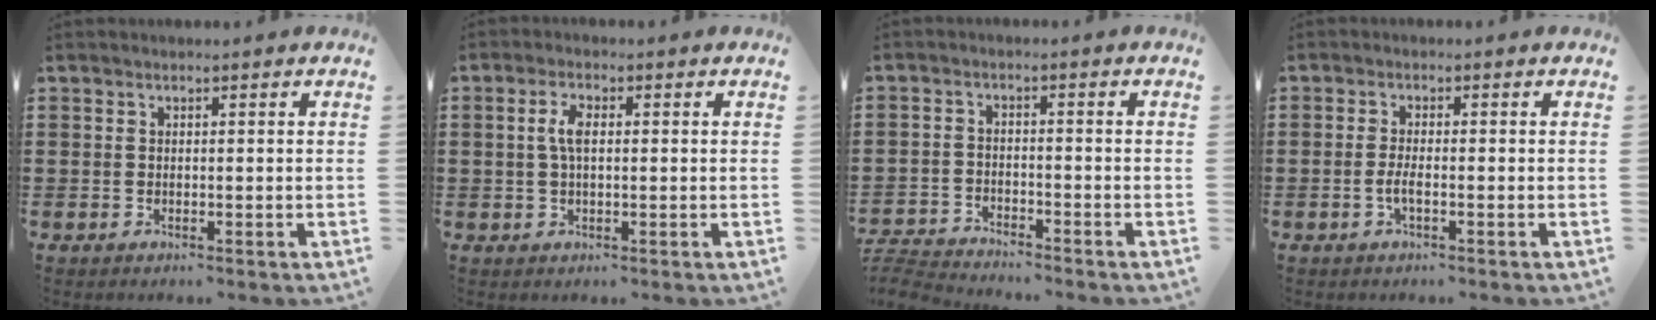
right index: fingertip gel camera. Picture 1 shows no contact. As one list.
[{"total": 3.6, "force": [0.3, 1.4, 3.3], "torque": [-0.075, 0.003, 0.001]}, {"total": 3.7, "force": [-3.7, 0.1, 0.2], "torque": [-0.022, -0.005, -0.084]}, {"total": 2.5, "force": [-0.9, 0.2, 2.4], "torque": [-0.051, -0.007, -0.017]}]